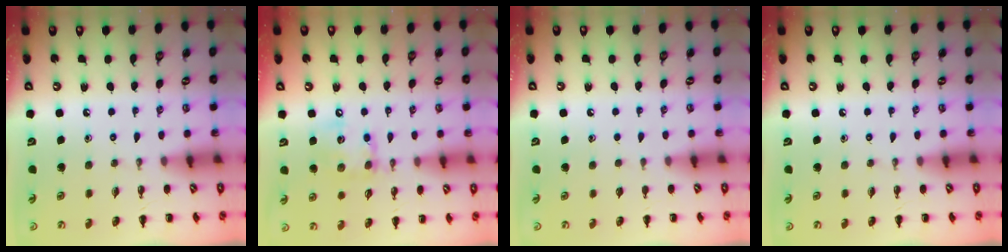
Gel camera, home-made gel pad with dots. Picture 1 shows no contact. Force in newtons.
{"total": 11.6, "press": 11.4, "slide": 1.8}
{"total": 0.8, "press": 0.8, "slide": 0.1}
{"total": 0.0}